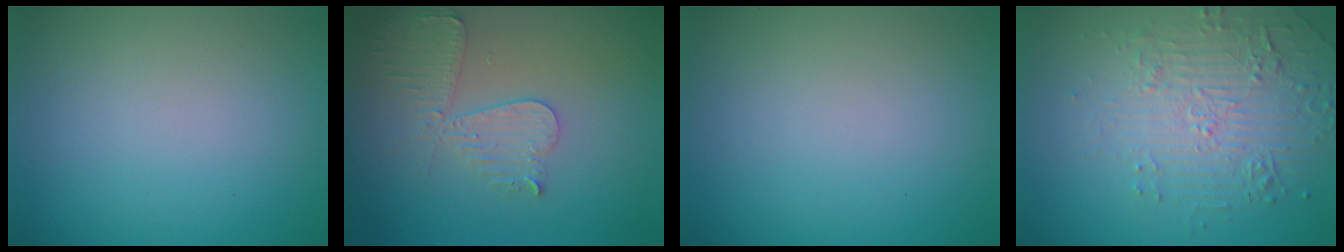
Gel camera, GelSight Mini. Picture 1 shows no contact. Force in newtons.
{"total": 3.9, "press": 3.7, "slide": 1.2}
{"total": 0.0}
{"total": 4.8, "press": 3.6, "slide": 3.2}